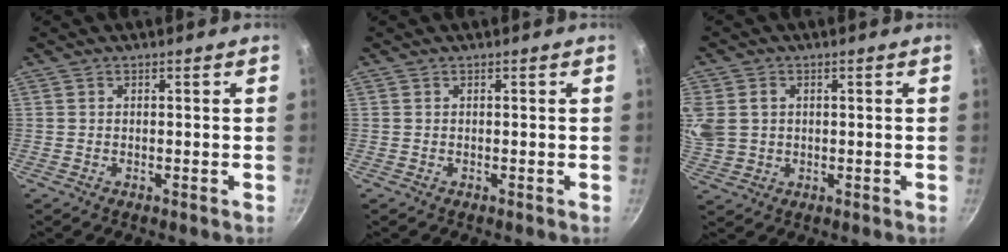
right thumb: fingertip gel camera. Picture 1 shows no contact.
{"total": 0.0}
{"total": 10.8, "force": [1.7, 9.0, 5.7], "torque": [-0.137, 0.010, 0.040]}